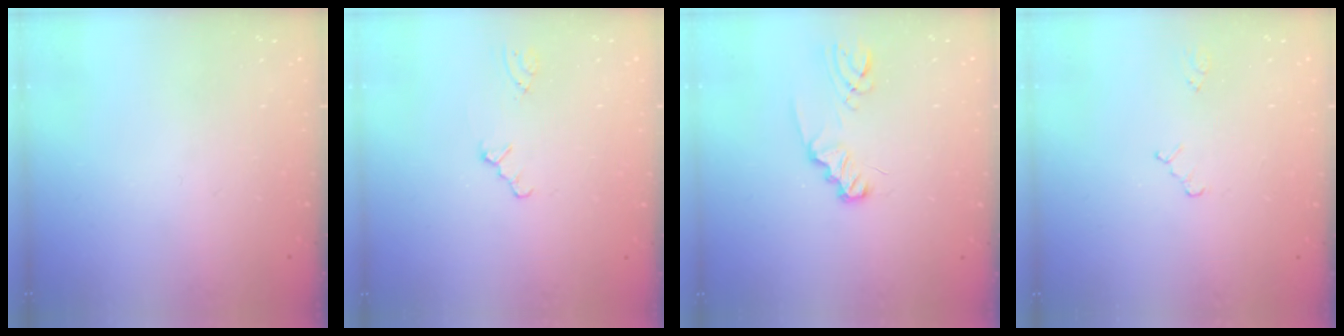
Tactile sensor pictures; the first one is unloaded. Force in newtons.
{"total": 0.0}
{"total": 3.3, "press": 3.3, "slide": 0.4}
{"total": 1.5, "press": 1.5, "slide": 0.3}